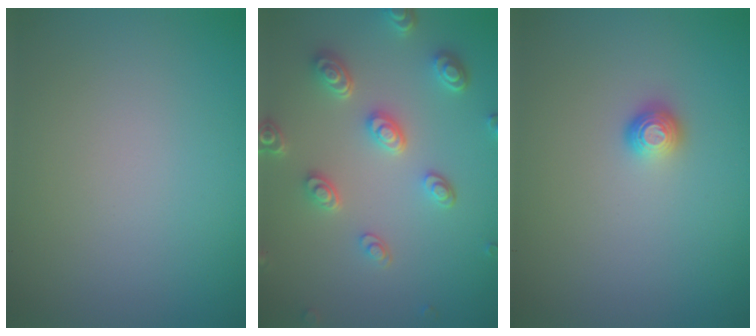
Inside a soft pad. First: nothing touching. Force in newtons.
{"total": 4.5, "press": 3.7, "slide": 2.6}
{"total": 1.0, "press": 0.9, "slide": 0.4}